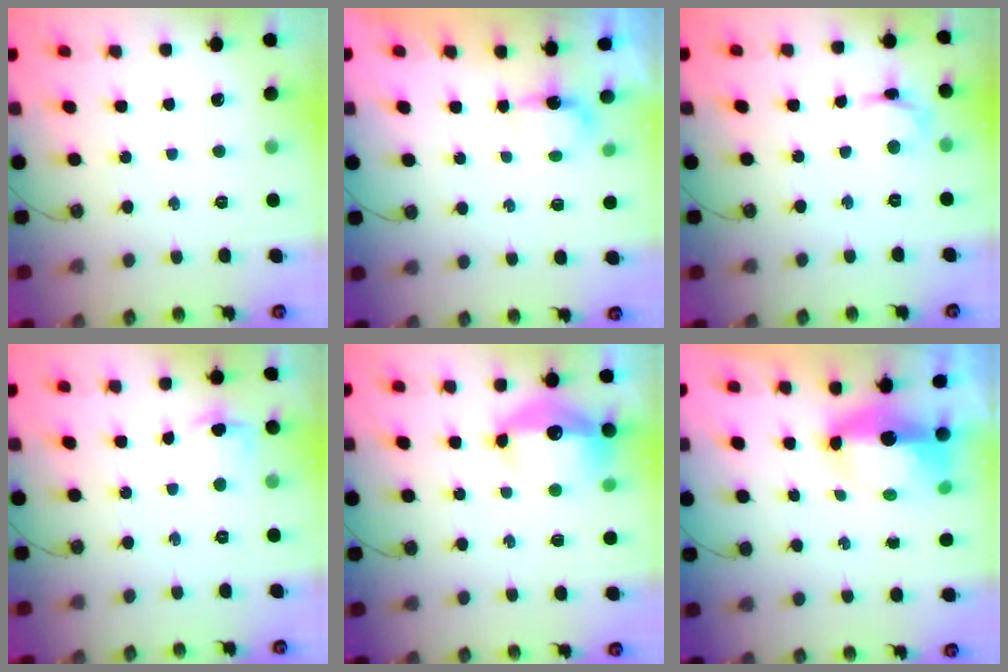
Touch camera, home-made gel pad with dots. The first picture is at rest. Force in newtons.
{"total": 6.0, "press": 3.6, "slide": 4.9}
{"total": 7.7, "press": 7.6, "slide": 0.5}
{"total": 5.3, "press": 5.1, "slide": 1.5}
{"total": 13.4, "press": 13.3, "slide": 1.5}
{"total": 8.5, "press": 8.4, "slide": 1.4}